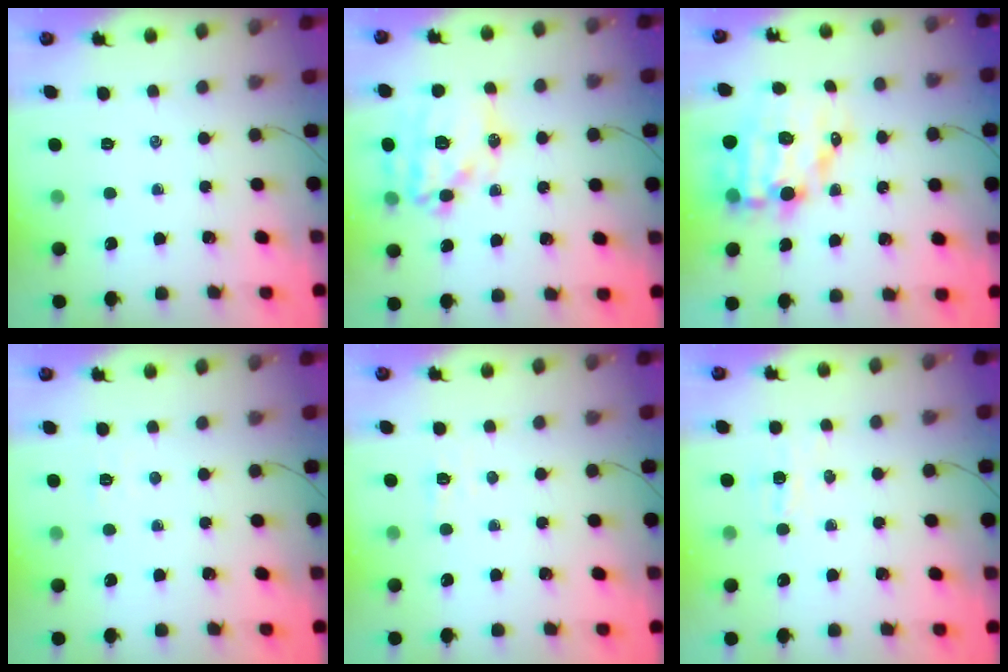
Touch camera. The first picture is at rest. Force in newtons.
{"total": 16.6, "press": 16.3, "slide": 3.0}
{"total": 12.1, "press": 11.7, "slide": 3.0}
{"total": 2.6, "press": 2.6, "slide": 0.5}
{"total": 2.2, "press": 2.0, "slide": 0.8}
{"total": 3.4, "press": 3.3, "slide": 1.1}